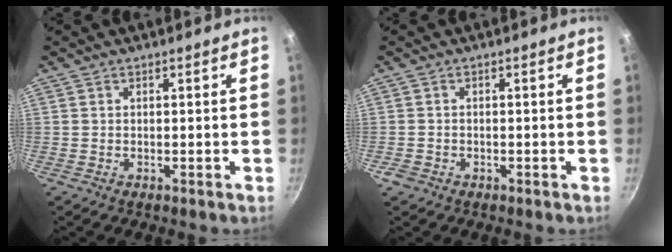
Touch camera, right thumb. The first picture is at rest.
{"total": 1.8, "force": [-1.0, 1.4, 0.6], "torque": [-0.015, 0.007, -0.015]}